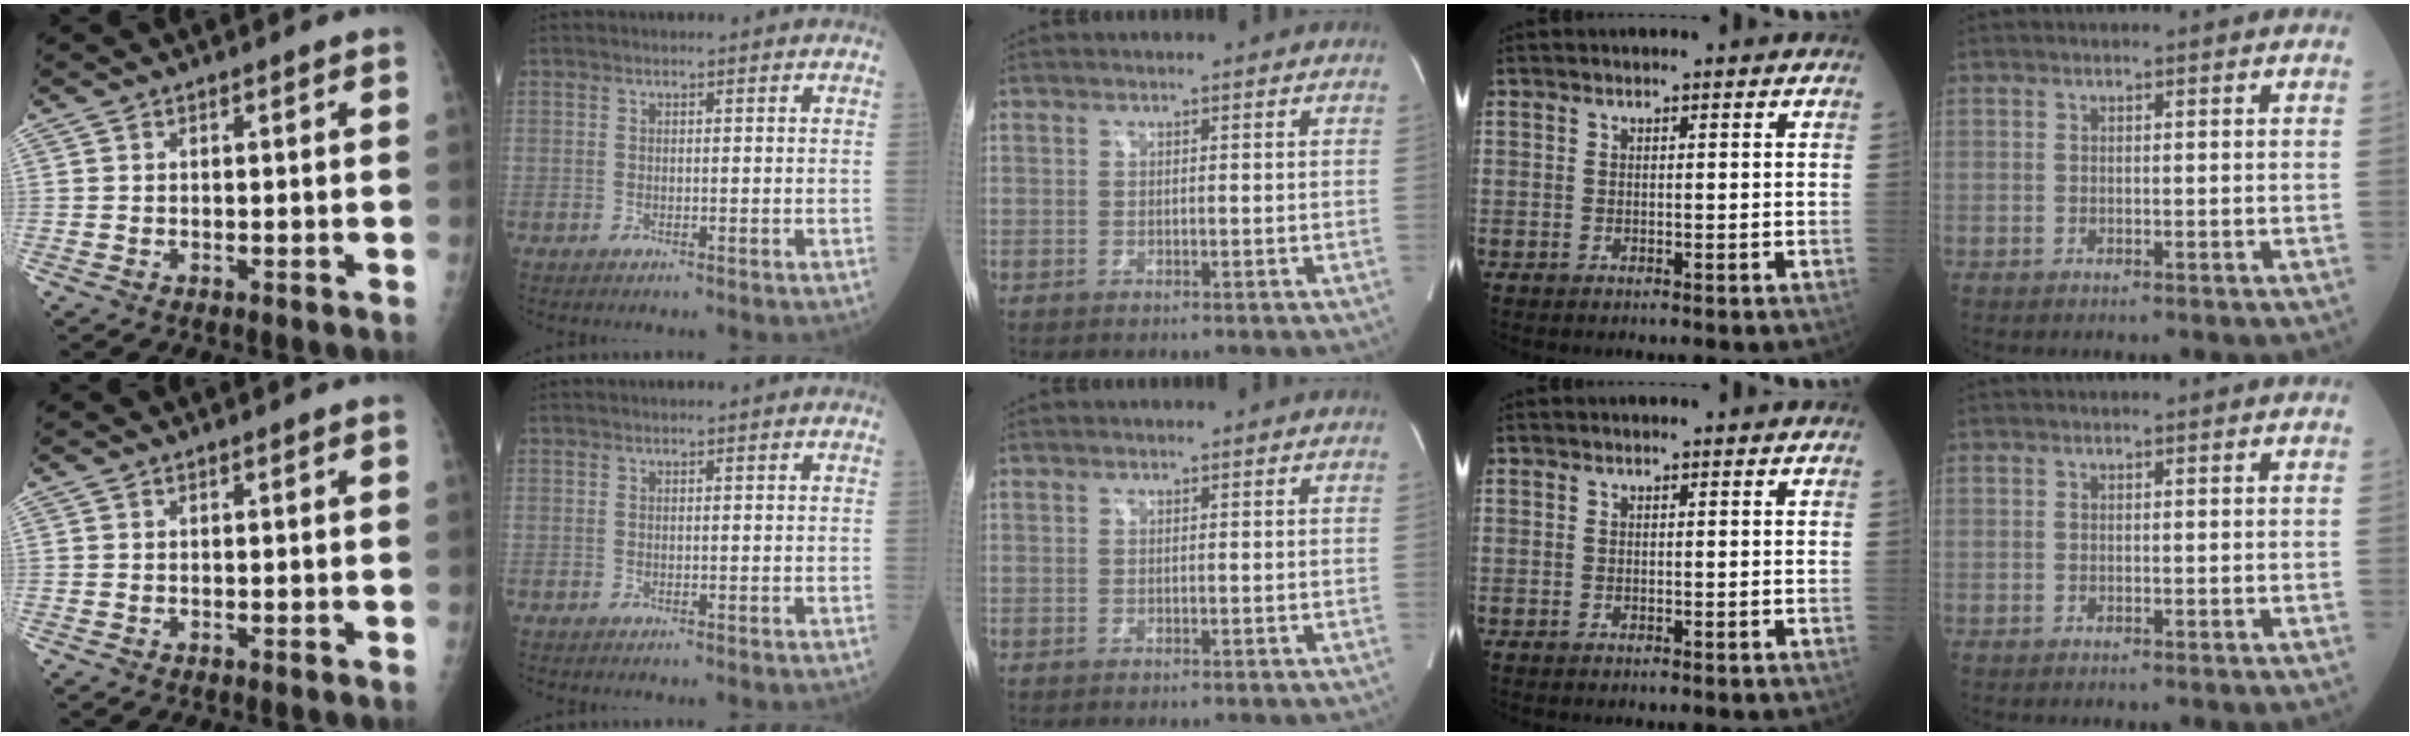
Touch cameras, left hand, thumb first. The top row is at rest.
{}